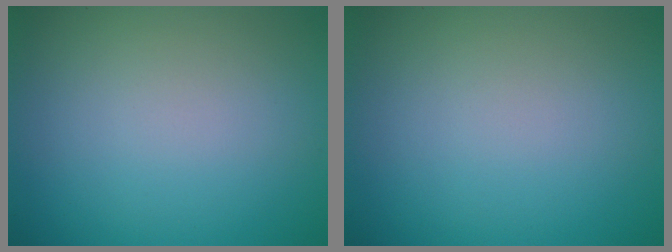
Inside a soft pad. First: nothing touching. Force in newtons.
{"total": 0.0}